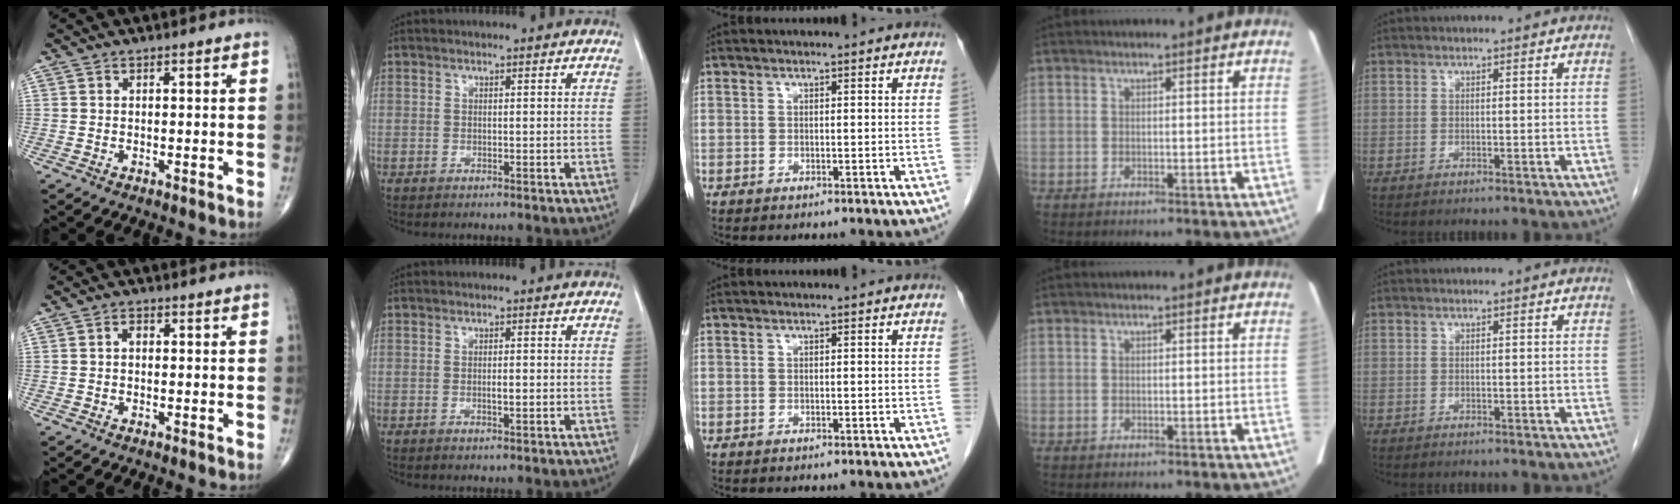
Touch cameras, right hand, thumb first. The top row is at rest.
{"thumb": {"total": 1.5, "force": [0.0, 1.0, 1.0], "torque": [-0.008, 0.007, -0.004]}, "index": {"total": 1.4, "force": [-0.3, 0.3, 1.3], "torque": [-0.024, -0.001, -0.004]}}